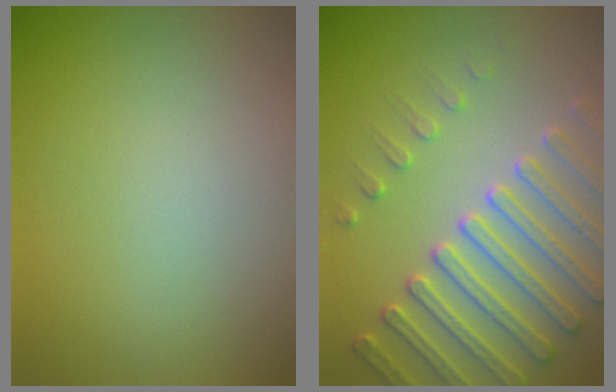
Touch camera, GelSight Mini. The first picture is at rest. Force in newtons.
{"total": 5.2, "press": 5.0, "slide": 1.4}